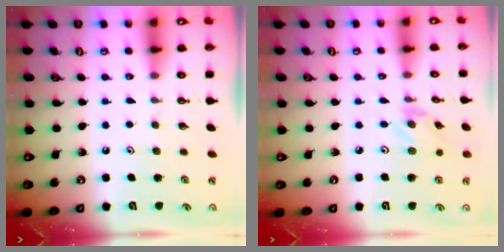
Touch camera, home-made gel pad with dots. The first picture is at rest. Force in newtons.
{"total": 0.5, "press": 0.5, "slide": 0.1}